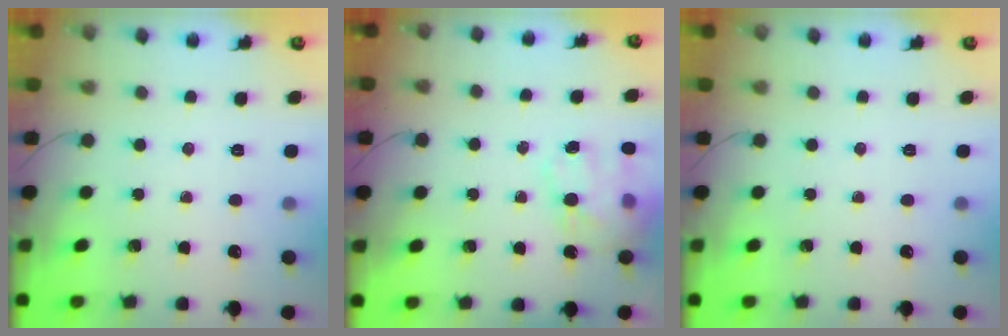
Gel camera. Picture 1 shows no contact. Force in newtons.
{"total": 15.7, "press": 15.2, "slide": 4.0}
{"total": 0.0}